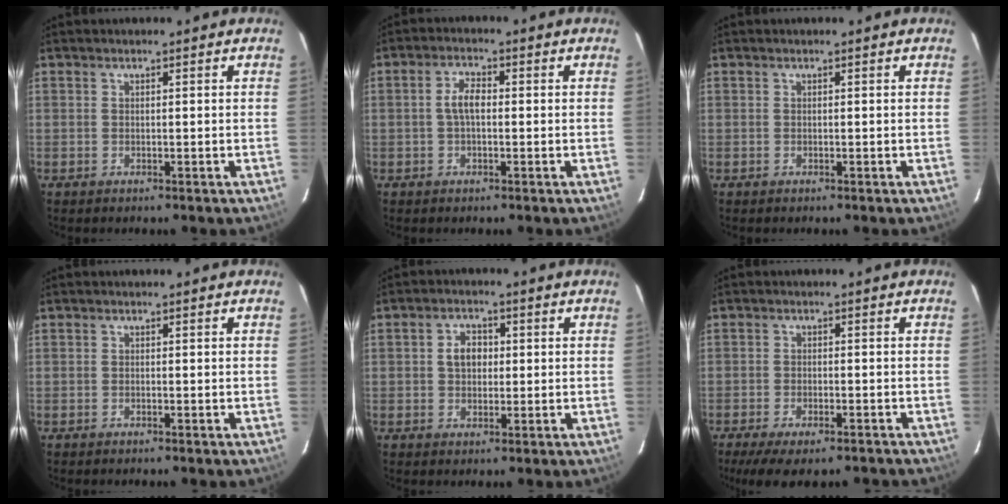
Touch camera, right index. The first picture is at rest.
{"total": 3.4, "force": [-0.2, 1.8, 2.9], "torque": [-0.060, 0.011, -0.003]}
{"total": 0.0}
{"total": 0.0}
{"total": 4.0, "force": [0.3, 3.2, 2.3], "torque": [-0.039, 0.013, 0.006]}
{"total": 11.8, "force": [-9.3, 3.7, 6.2], "torque": [-0.133, -0.035, -0.140]}